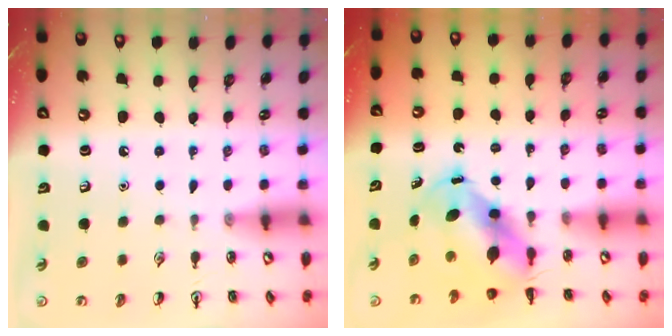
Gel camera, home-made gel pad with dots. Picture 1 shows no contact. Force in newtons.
{"total": 6.3, "press": 6.1, "slide": 1.6}